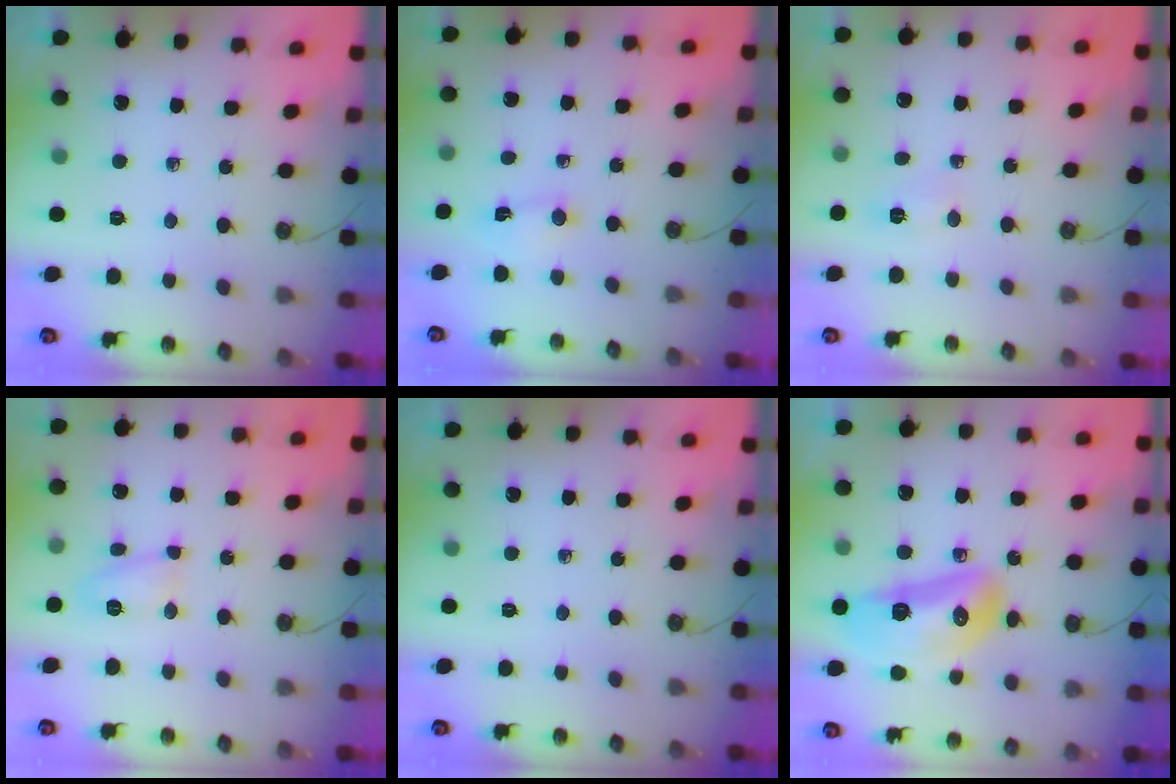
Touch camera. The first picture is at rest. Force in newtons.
{"total": 2.6, "press": 1.5, "slide": 2.2}
{"total": 4.7, "press": 4.4, "slide": 1.7}
{"total": 8.3, "press": 7.0, "slide": 4.4}
{"total": 0.0}
{"total": 15.4, "press": 15.2, "slide": 2.4}